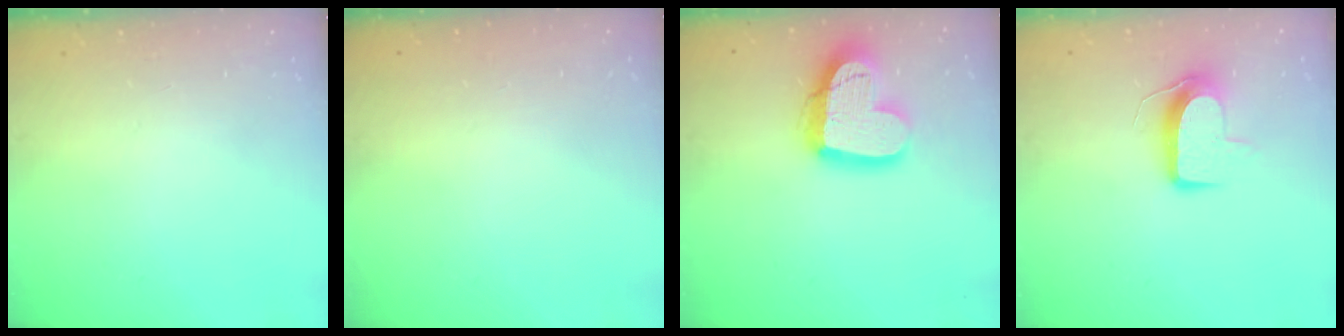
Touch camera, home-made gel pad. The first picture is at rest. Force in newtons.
{"total": 0.0}
{"total": 18.4, "press": 18.3, "slide": 1.6}
{"total": 9.3, "press": 9.3, "slide": 0.6}